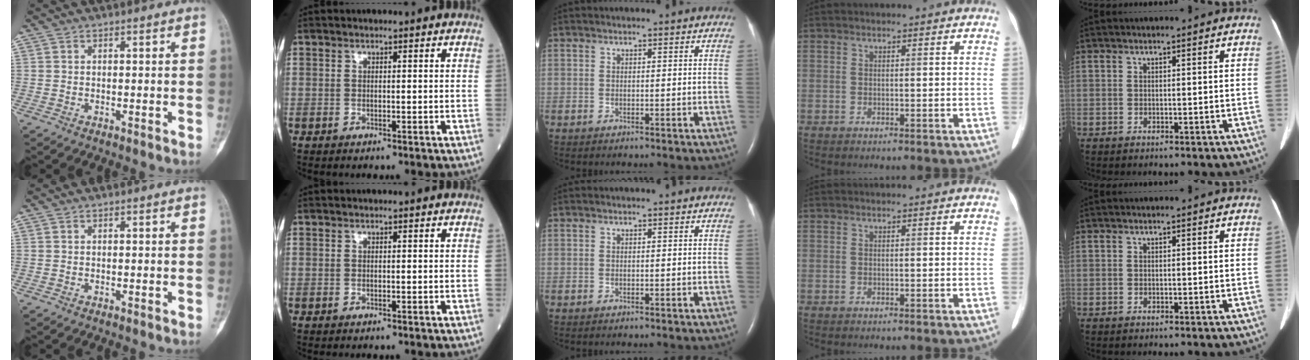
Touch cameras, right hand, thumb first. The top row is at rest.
{}